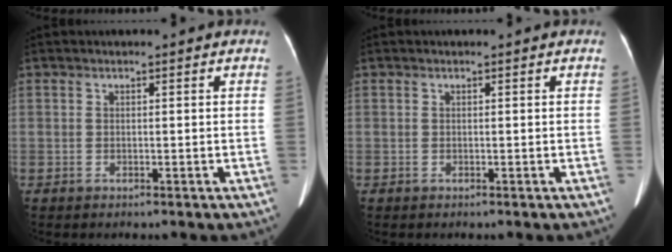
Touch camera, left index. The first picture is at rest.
{"total": 0.0}